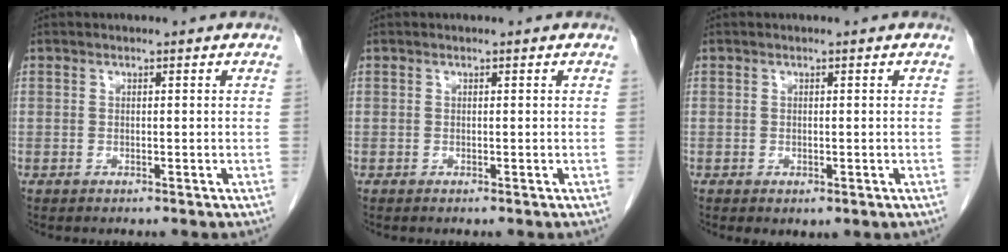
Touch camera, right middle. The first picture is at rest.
{"total": 0.0}
{"total": 1.5, "force": [-0.4, 1.0, 1.1], "torque": [-0.017, -0.004, 0.006]}